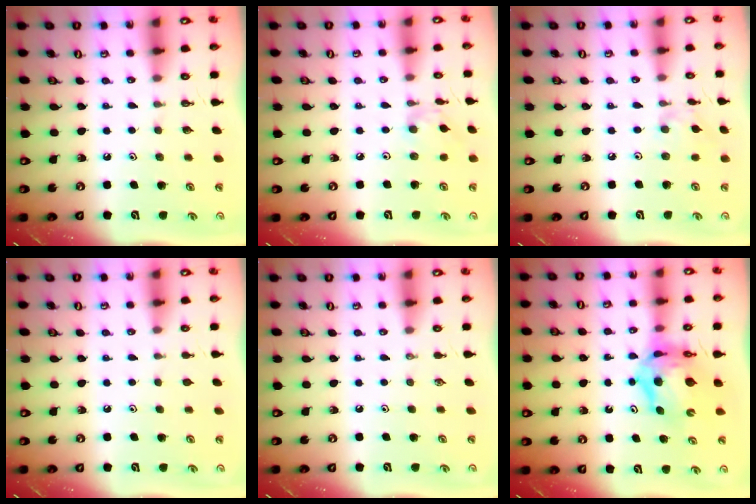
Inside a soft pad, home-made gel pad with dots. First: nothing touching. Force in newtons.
{"total": 2.7, "press": 2.7, "slide": 0.3}
{"total": 3.0, "press": 3.0, "slide": 0.1}
{"total": 0.8, "press": 0.7, "slide": 0.3}
{"total": 0.0}
{"total": 10.3, "press": 10.2, "slide": 1.2}